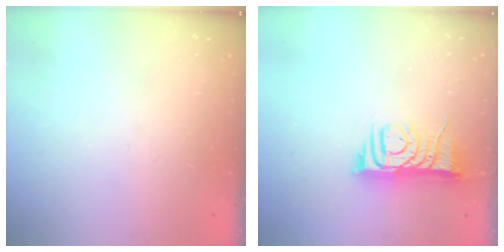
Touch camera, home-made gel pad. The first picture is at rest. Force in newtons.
{"total": 8.0, "press": 8.0, "slide": 0.4}